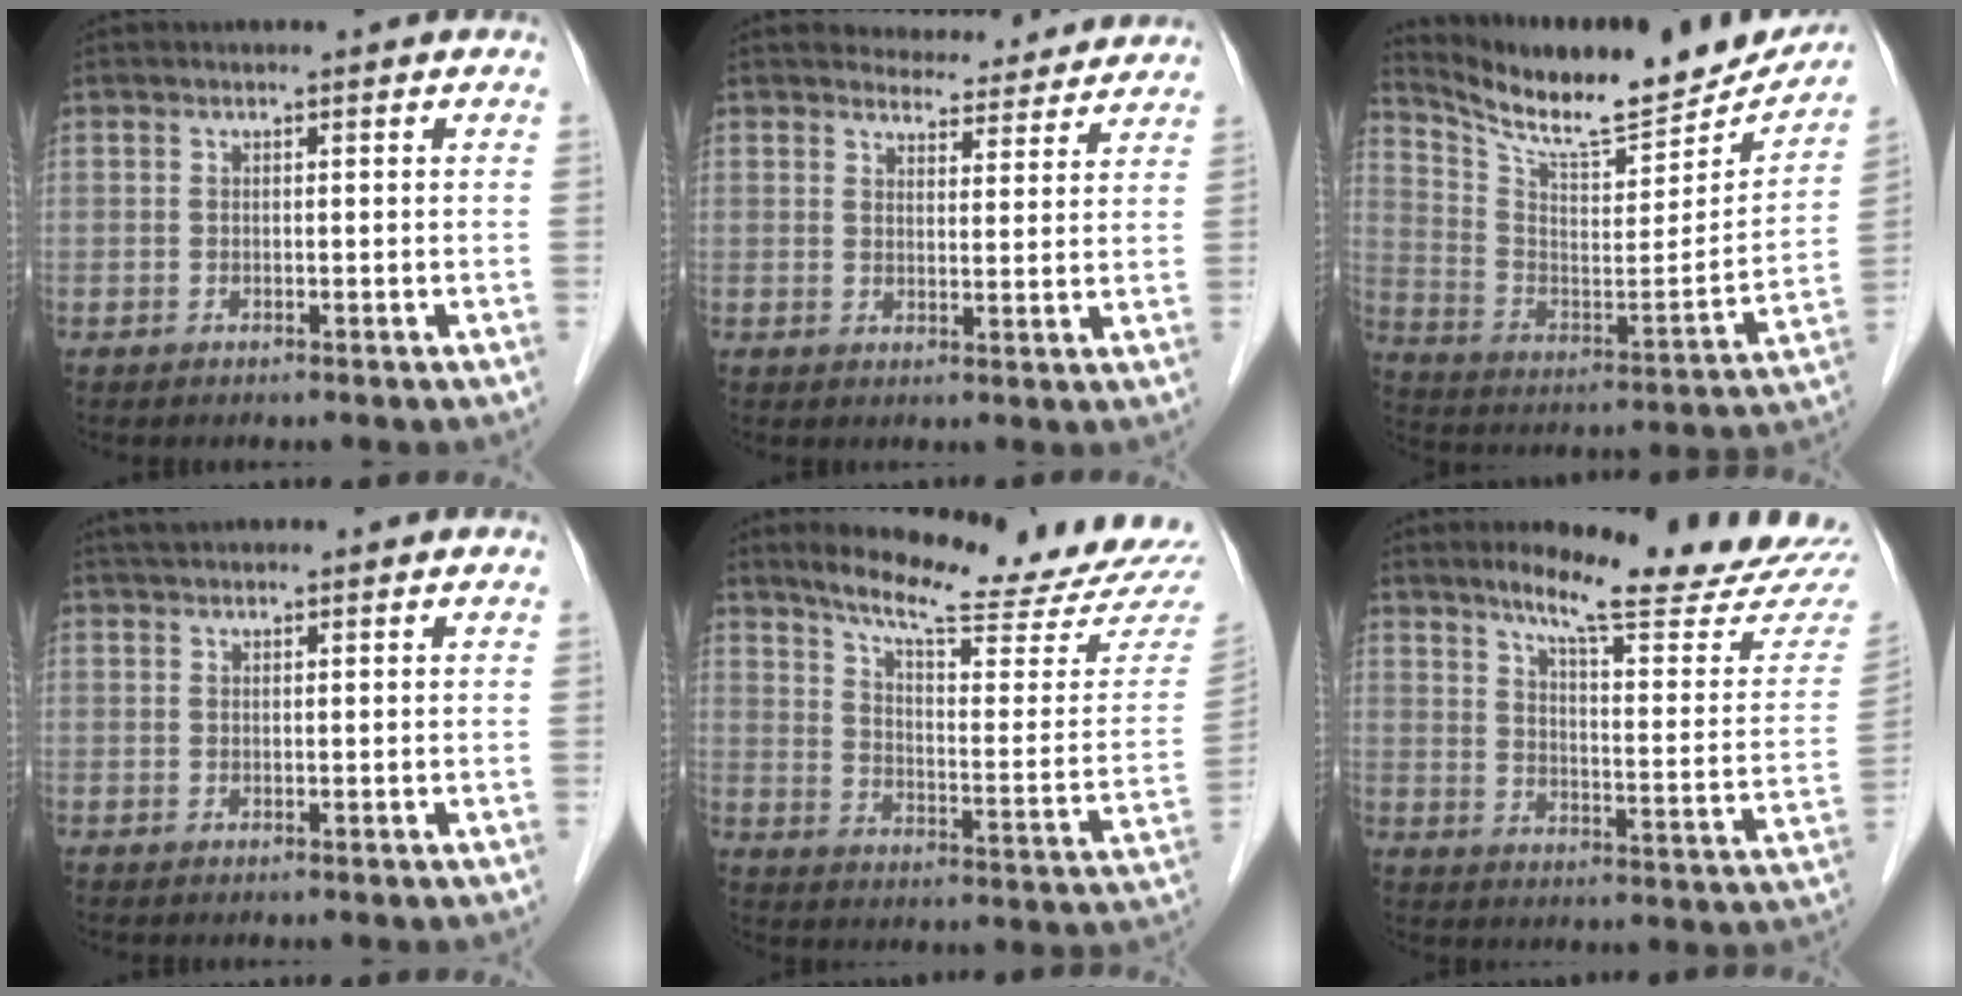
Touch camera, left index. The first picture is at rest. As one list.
[{"total": 8.6, "force": [8.3, 2.0, 0.6], "torque": [0.005, -0.001, 0.093]}, {"total": 22.3, "force": [20.2, 4.0, 8.6], "torque": [-0.147, -0.043, 0.303]}, {"total": 2.6, "force": [2.4, 0.4, 0.9], "torque": [-0.012, 0.026, 0.041]}, {"total": 21.2, "force": [19.5, 0.1, 8.4], "torque": [-0.130, -0.085, 0.255]}, {"total": 20.2, "force": [17.9, 0.2, 9.4], "torque": [-0.128, -0.079, 0.230]}]